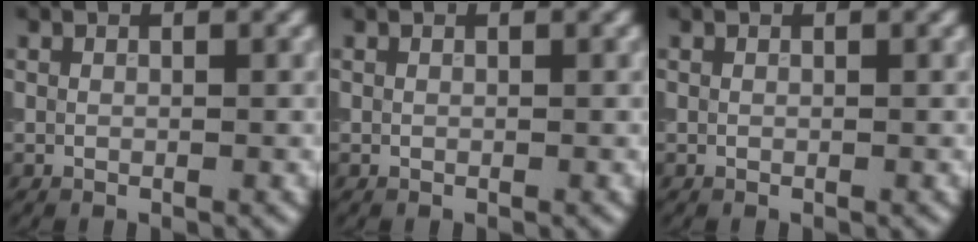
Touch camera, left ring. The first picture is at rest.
{"total": 0.0}
{"total": 0.0}